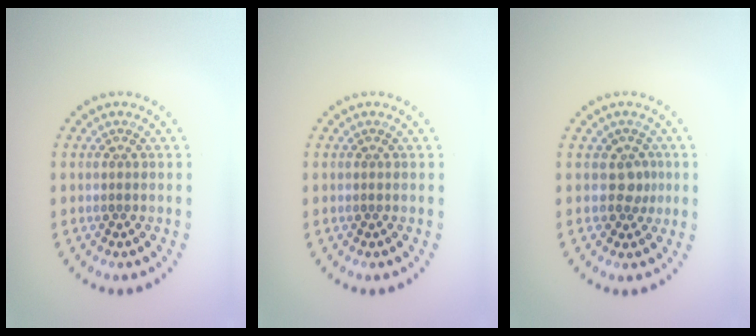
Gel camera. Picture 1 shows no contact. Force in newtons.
{"total": 0.0}
{"total": 1.8, "press": 1.4, "slide": 1.2}